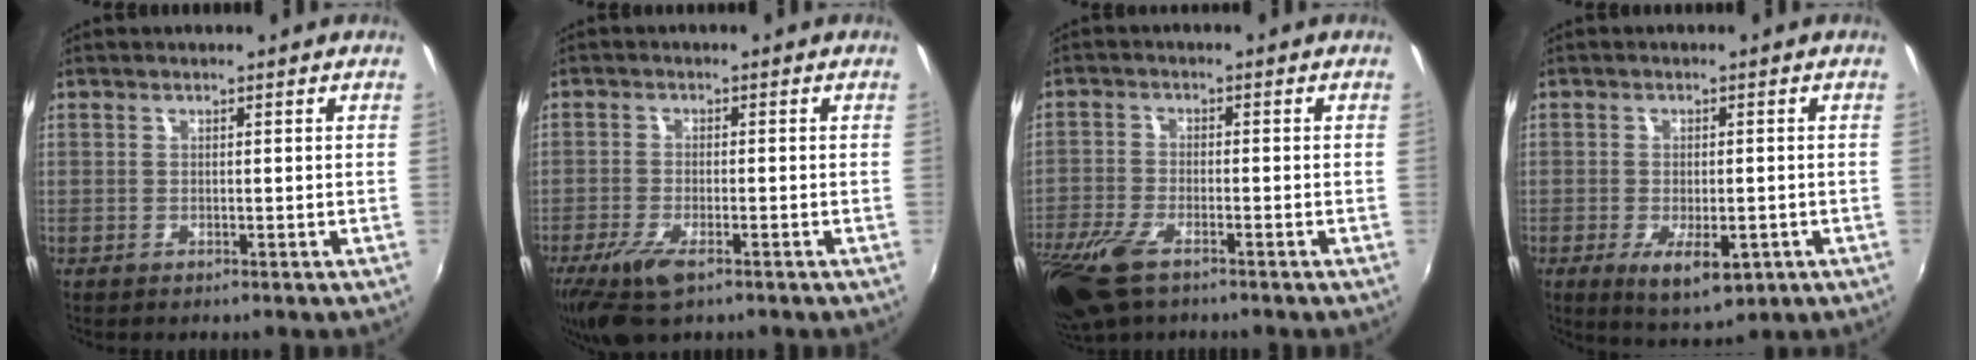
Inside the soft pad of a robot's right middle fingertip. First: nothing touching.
{"total": 7.8, "force": [-4.8, 2.5, 5.5], "torque": [-0.134, -0.027, -0.090]}
{"total": 11.3, "force": [-7.4, 4.4, 7.3], "torque": [-0.183, -0.037, -0.146]}
{"total": 7.5, "force": [-3.0, 3.1, 6.1], "torque": [-0.115, -0.021, -0.041]}